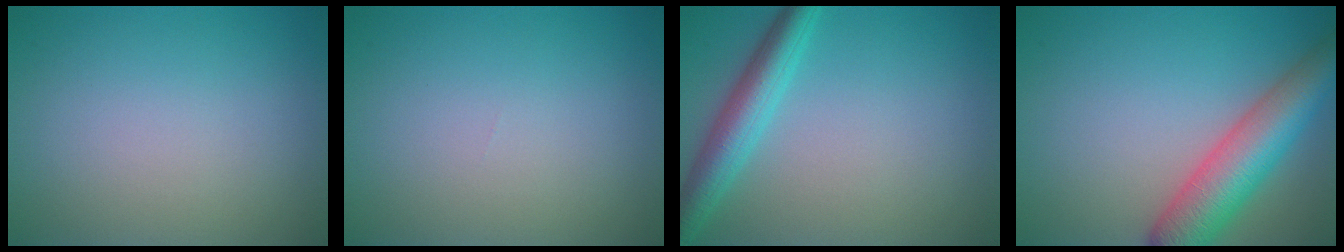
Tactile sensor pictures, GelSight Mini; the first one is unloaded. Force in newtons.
{"total": 0.0}
{"total": 4.3, "press": 4.3, "slide": 0.2}
{"total": 7.4, "press": 7.4, "slide": 0.4}